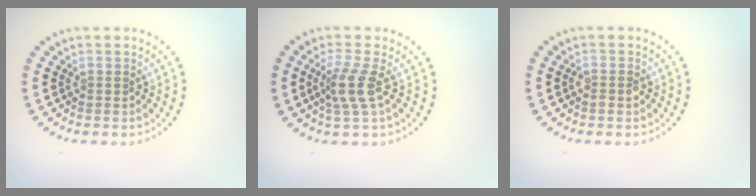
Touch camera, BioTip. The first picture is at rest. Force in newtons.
{"total": 2.7, "press": 2.1, "slide": 1.7}
{"total": 1.1, "press": 1.0, "slide": 0.2}